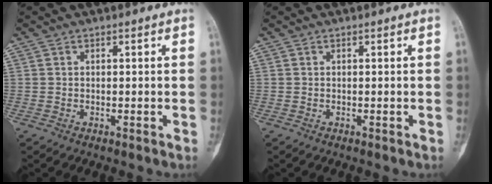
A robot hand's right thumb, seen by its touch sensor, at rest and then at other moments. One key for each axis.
{"total": 0.0}